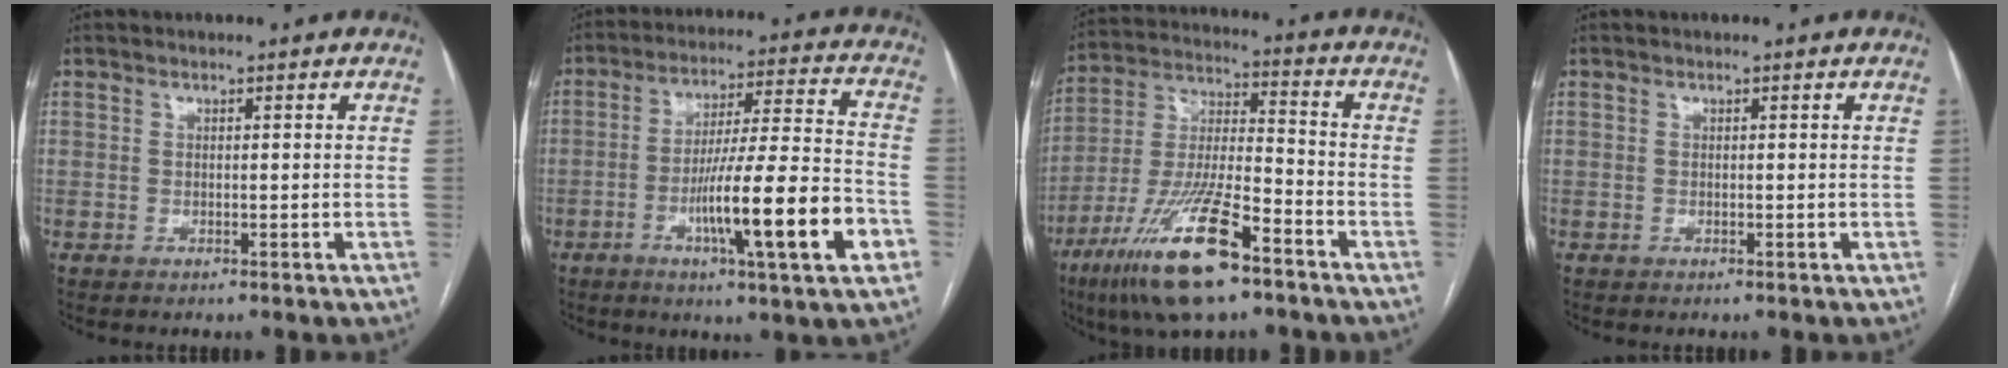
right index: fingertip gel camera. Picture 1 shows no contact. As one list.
[{"total": 16.8, "force": [-6.0, 0.2, 15.7], "torque": [-0.257, -0.007, -0.093]}, {"total": 17.1, "force": [-10.3, 3.4, 13.2], "torque": [-0.282, -0.029, -0.186]}, {"total": 0.0}]